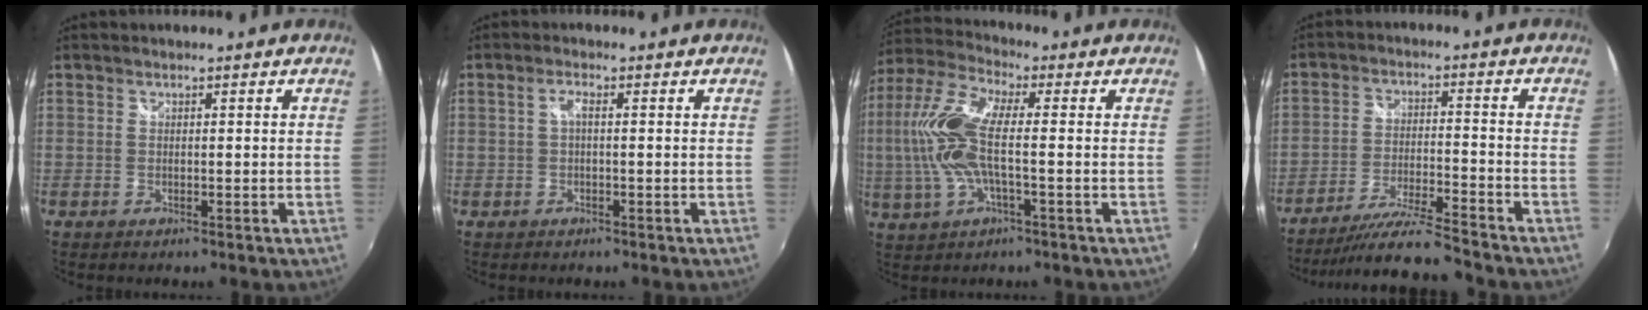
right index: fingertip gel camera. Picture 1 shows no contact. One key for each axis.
{"total": 1.5, "fx": -0.1, "fy": 0.3, "fz": 1.5, "tx": -0.030, "ty": 0.004, "tz": -0.003}
{"total": 13.3, "fx": -0.6, "fy": 4.0, "fz": 12.7, "tx": -0.268, "ty": 0.006, "tz": -0.015}
{"total": 11.8, "fx": -11.0, "fy": -1.0, "fz": 4.2, "tx": -0.094, "ty": -0.013, "tz": -0.192}